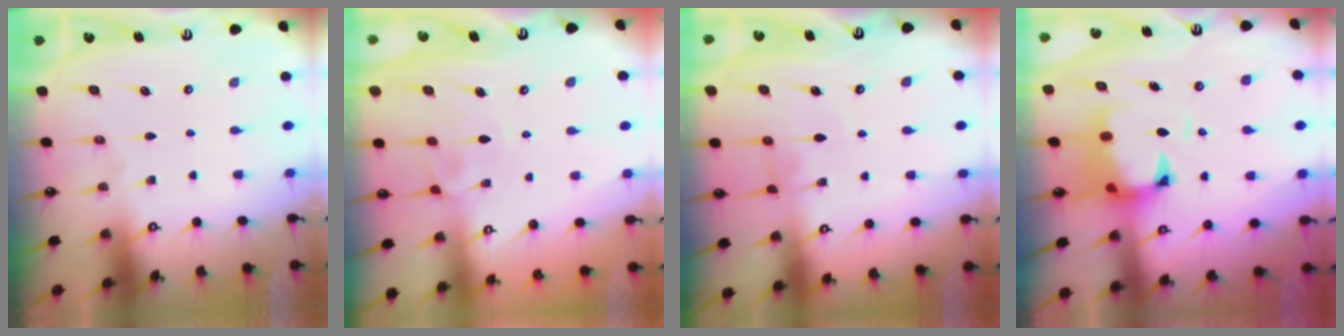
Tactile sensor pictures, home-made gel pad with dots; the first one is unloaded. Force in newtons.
{"total": 1.4, "press": 1.0, "slide": 1.0}
{"total": 2.2, "press": 2.2, "slide": 0.2}
{"total": 2.8, "press": 2.4, "slide": 1.3}